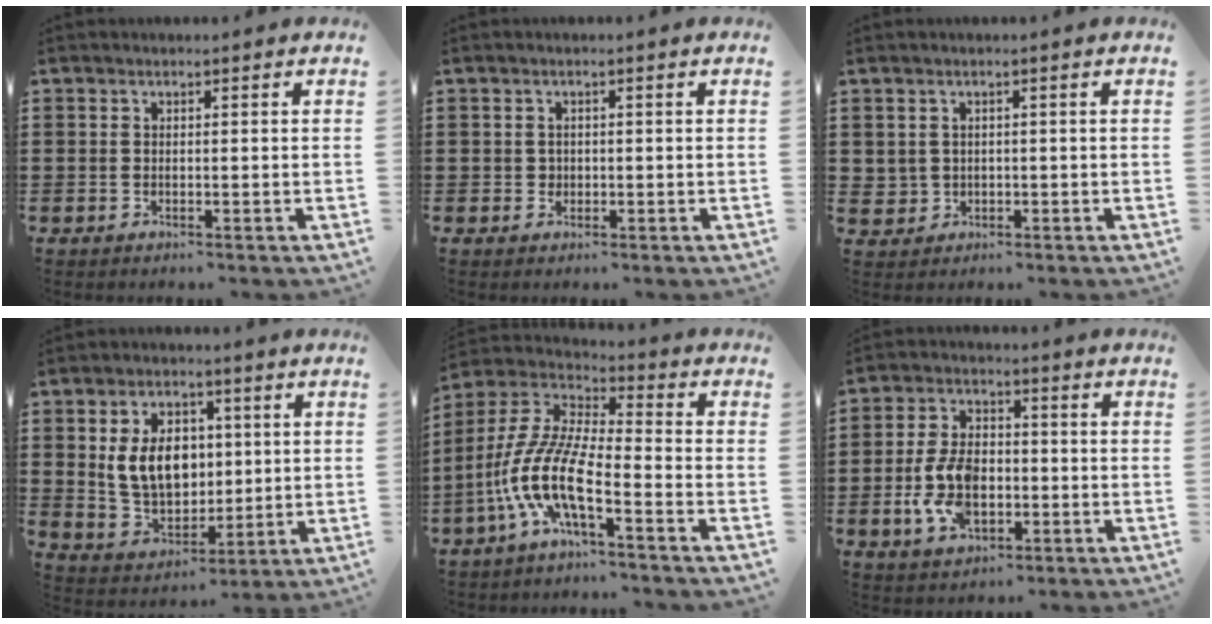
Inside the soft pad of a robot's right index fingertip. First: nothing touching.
{"total": 1.0, "force": [0.1, 1.0, 0.3], "torque": [-0.009, 0.004, 0.001]}
{"total": 1.7, "force": [0.2, 1.6, 0.2], "torque": [-0.013, 0.007, 0.001]}
{"total": 9.1, "force": [1.6, 6.7, 6.0], "torque": [-0.132, 0.011, 0.025]}
{"total": 11.3, "force": [-6.1, 2.8, 9.0], "torque": [-0.234, -0.022, -0.132]}
{"total": 9.0, "force": [-1.9, 5.4, 6.9], "torque": [-0.162, 0.002, -0.040]}